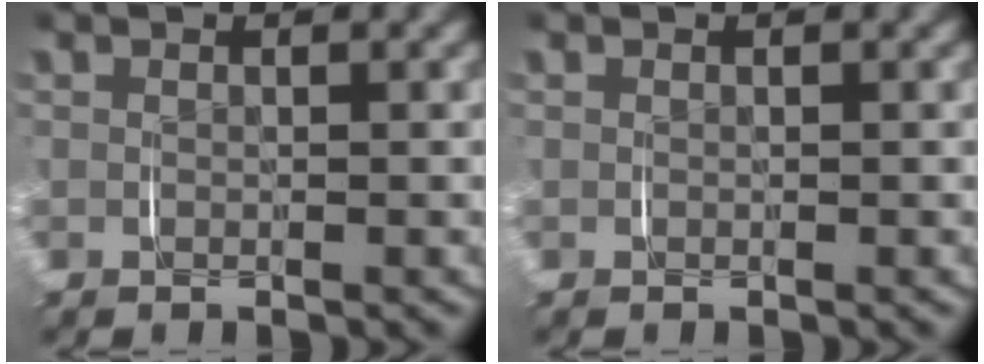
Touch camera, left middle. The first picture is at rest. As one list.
[{"total": 0.0}]